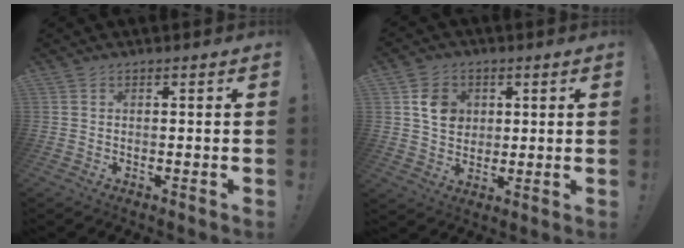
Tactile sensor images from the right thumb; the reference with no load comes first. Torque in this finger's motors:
{"motor_torque": [0.05, 0.08, 0.18, 0.25, 0.01]}